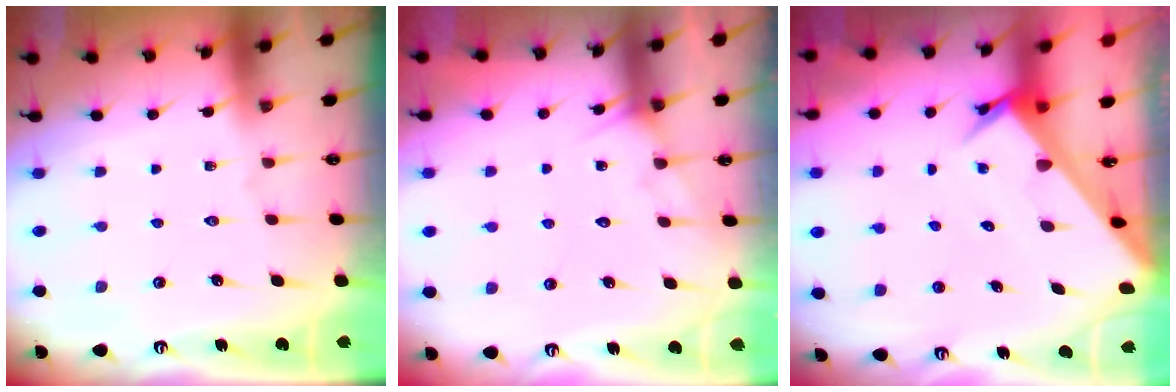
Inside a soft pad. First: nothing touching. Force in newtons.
{"total": 6.0, "press": 5.9, "slide": 0.5}
{"total": 3.6, "press": 3.6, "slide": 0.2}